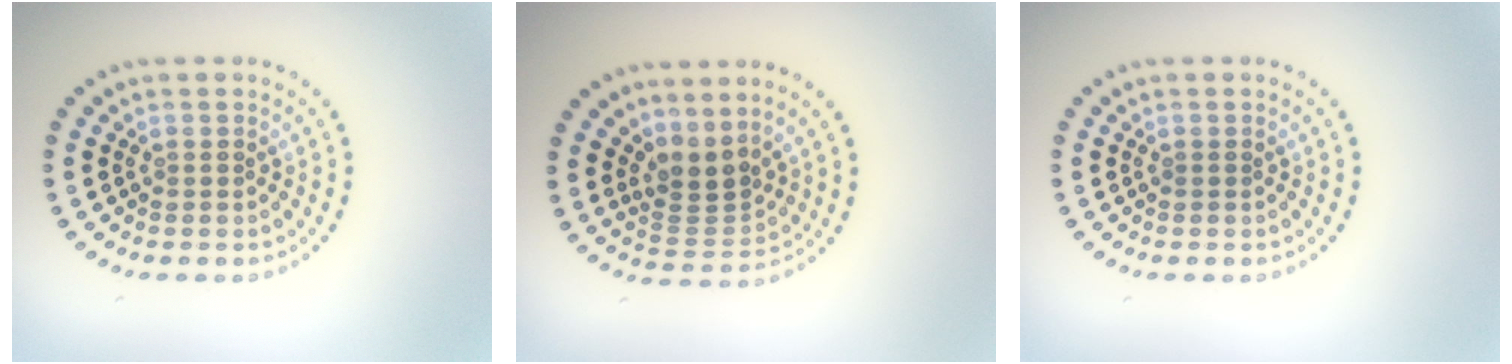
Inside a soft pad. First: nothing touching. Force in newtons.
{"total": 2.8, "press": 2.0, "slide": 2.0}
{"total": 0.0}